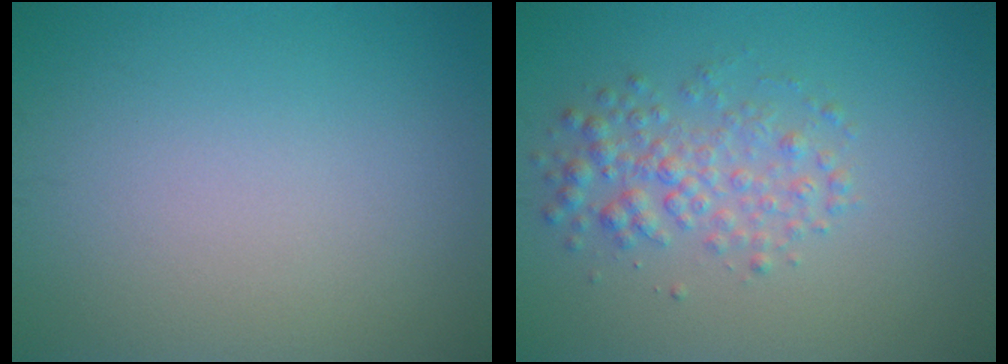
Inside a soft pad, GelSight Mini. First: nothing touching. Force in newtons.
{"total": 3.0, "press": 3.0, "slide": 0.0}